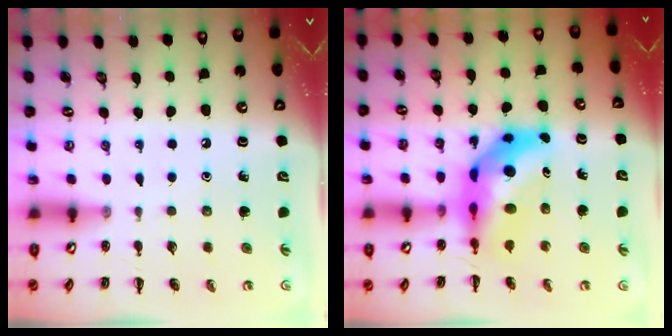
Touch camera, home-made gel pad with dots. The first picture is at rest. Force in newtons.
{"total": 10.4, "press": 10.0, "slide": 3.0}